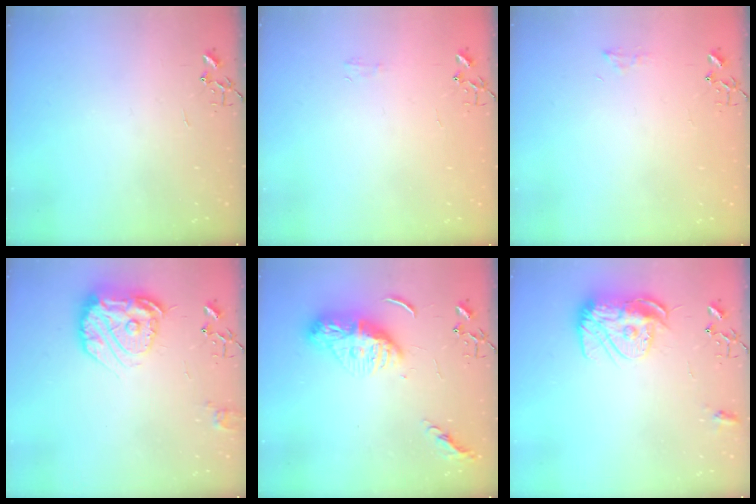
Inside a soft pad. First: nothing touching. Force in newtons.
{"total": 4.6, "press": 4.5, "slide": 0.5}
{"total": 6.1, "press": 6.1, "slide": 0.3}
{"total": 18.6, "press": 18.5, "slide": 1.4}
{"total": 12.5, "press": 12.5, "slide": 1.1}
{"total": 13.9, "press": 13.8, "slide": 1.2}